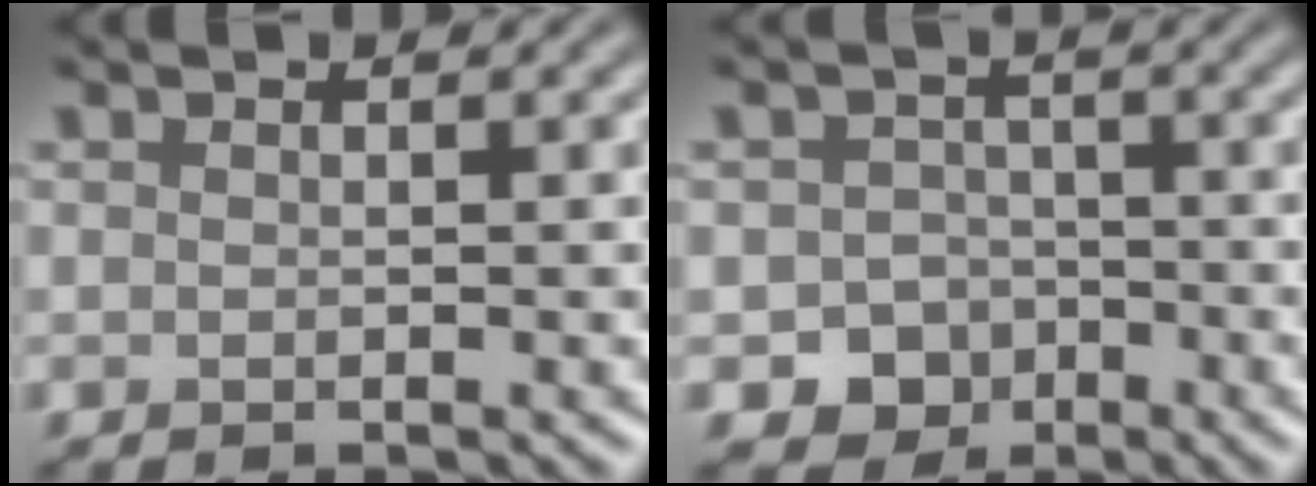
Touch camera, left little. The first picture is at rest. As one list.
[{"total": 4.2, "force": [-2.1, 3.5, 1.0], "torque": [0.008, -0.003, -0.036]}]